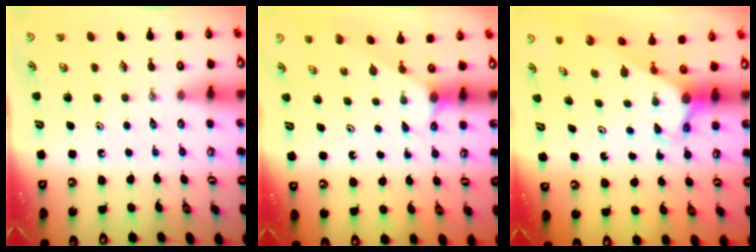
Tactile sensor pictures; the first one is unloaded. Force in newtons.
{"total": 1.7, "press": 1.7, "slide": 0.2}
{"total": 2.8, "press": 2.8, "slide": 0.1}